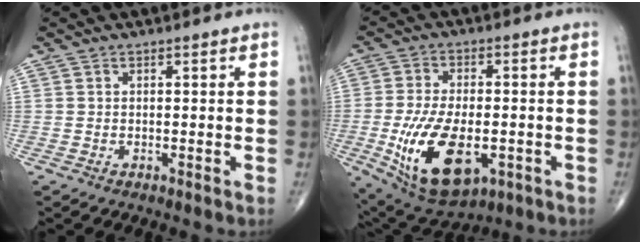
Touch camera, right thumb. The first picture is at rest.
{"total": 16.9, "force": [-4.6, 8.8, 13.7], "torque": [-0.247, -0.003, -0.058]}